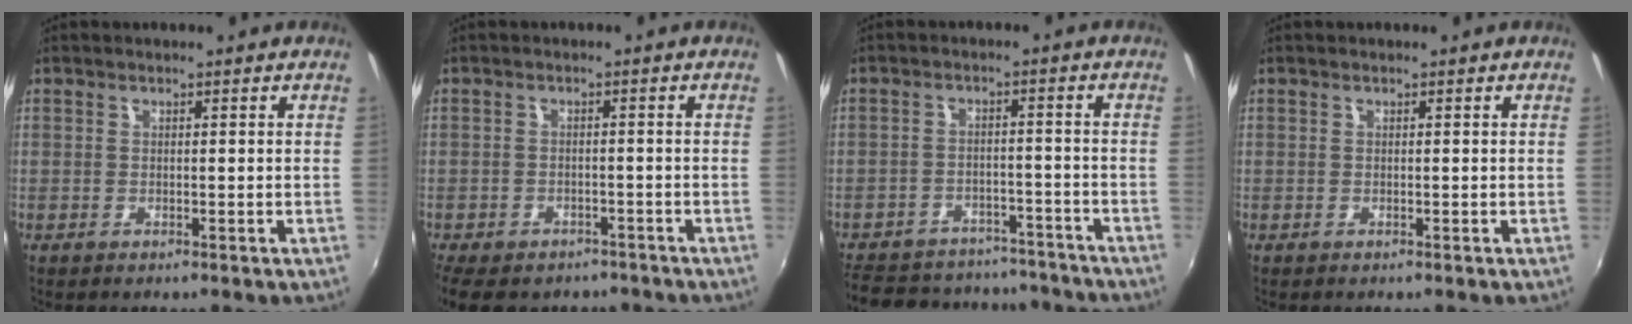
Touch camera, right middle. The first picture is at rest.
{"total": 10.4, "force": [-7.8, 5.3, 4.5], "torque": [-0.106, -0.019, -0.112]}
{"total": 22.1, "force": [-18.6, 9.2, 7.8], "torque": [-0.181, 0.025, -0.236]}
{"total": 0.0}